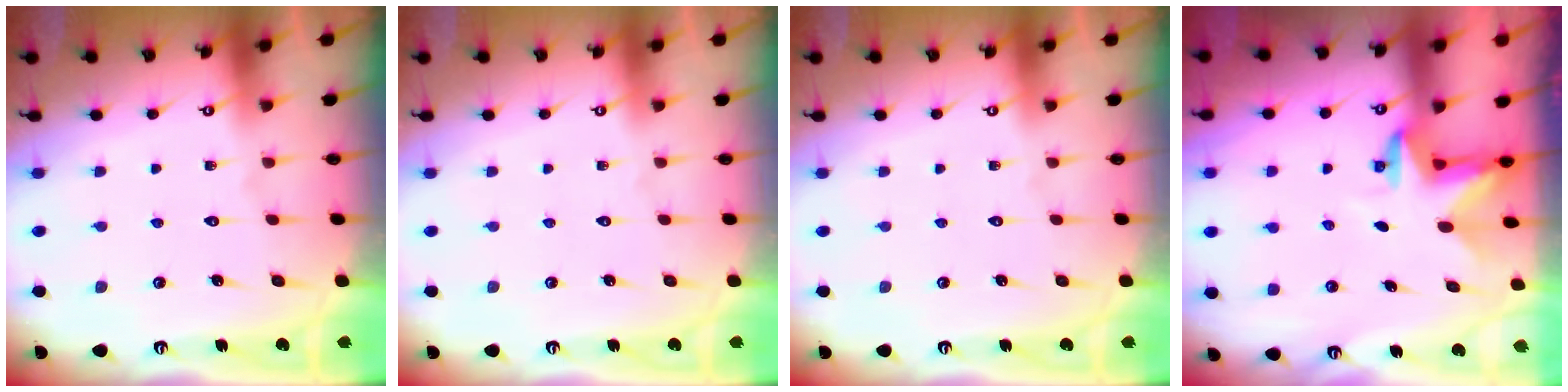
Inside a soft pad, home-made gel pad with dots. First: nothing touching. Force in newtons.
{"total": 0.0}
{"total": 0.0}
{"total": 3.1, "press": 3.1, "slide": 0.1}